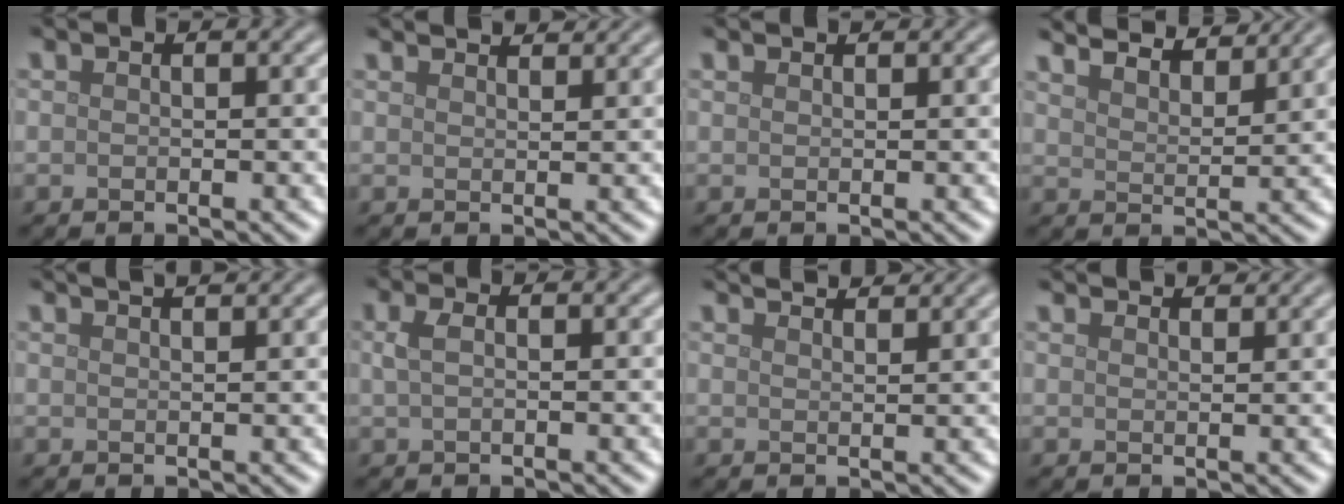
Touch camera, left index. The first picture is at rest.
{"total": 3.6, "force": [3.3, 0.8, 1.3], "torque": [-0.007, 0.010, 0.025]}
{"total": 0.9, "force": [0.8, 0.0, 0.1], "torque": [-0.004, -0.002, 0.012]}
{"total": 8.1, "force": [7.3, 1.7, 3.1], "torque": [-0.039, 0.015, 0.084]}
{"total": 3.8, "force": [2.8, 1.4, 2.2], "torque": [-0.004, 0.023, 0.005]}
{"total": 1.3, "force": [0.3, 0.5, 1.1], "torque": [-0.026, 0.004, 0.004]}
{"total": 3.9, "force": [3.6, 0.8, 1.5], "torque": [-0.005, 0.013, 0.030]}
{"total": 3.8, "force": [3.5, 0.6, 1.1], "torque": [-0.011, 0.005, 0.034]}